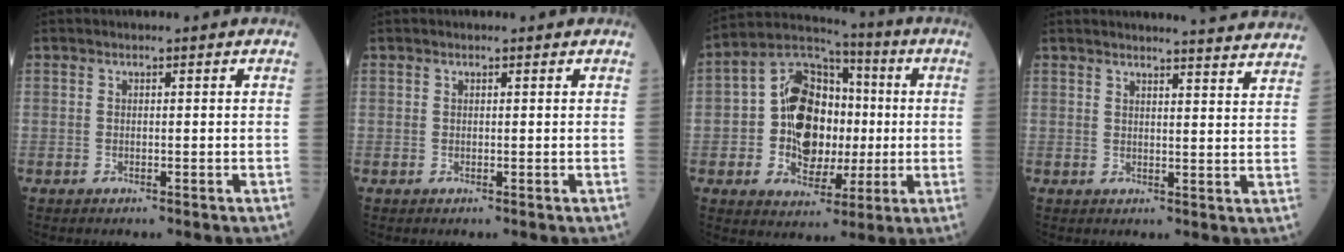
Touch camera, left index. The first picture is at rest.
{"total": 0.0}
{"total": 13.8, "force": [-0.4, 9.9, 9.6], "torque": [-0.185, 0.037, -0.003]}
{"total": 11.1, "force": [10.9, -0.7, 2.0], "torque": [-0.020, -0.049, 0.106]}